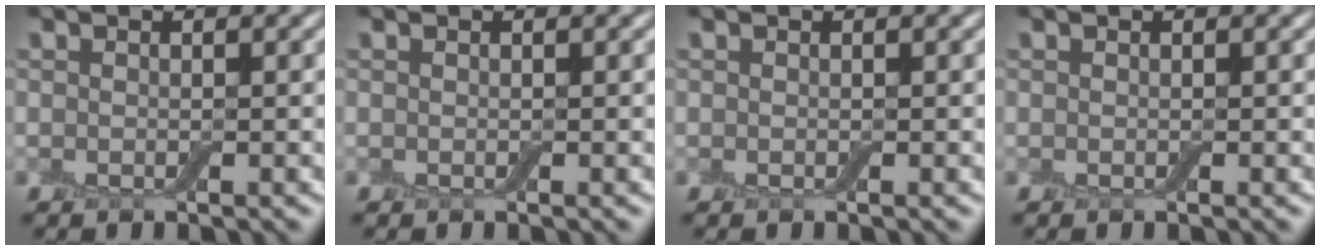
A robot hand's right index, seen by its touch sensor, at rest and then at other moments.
{"total": 0.0}
{"total": 0.0}
{"total": 0.0}